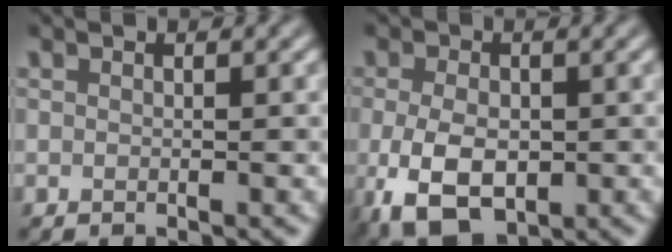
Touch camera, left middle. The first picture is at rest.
{"total": 6.3, "force": [-1.7, 3.8, 4.6], "torque": [-0.100, -0.013, -0.030]}